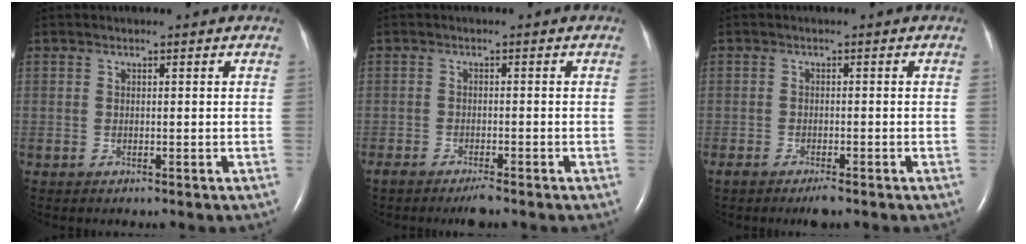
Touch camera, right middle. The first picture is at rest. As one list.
[{"total": 3.2, "force": [-2.6, 0.4, 1.9], "torque": [-0.032, -0.008, -0.040]}, {"total": 2.8, "force": [-2.1, 0.5, 1.7], "torque": [-0.031, -0.007, -0.032]}]